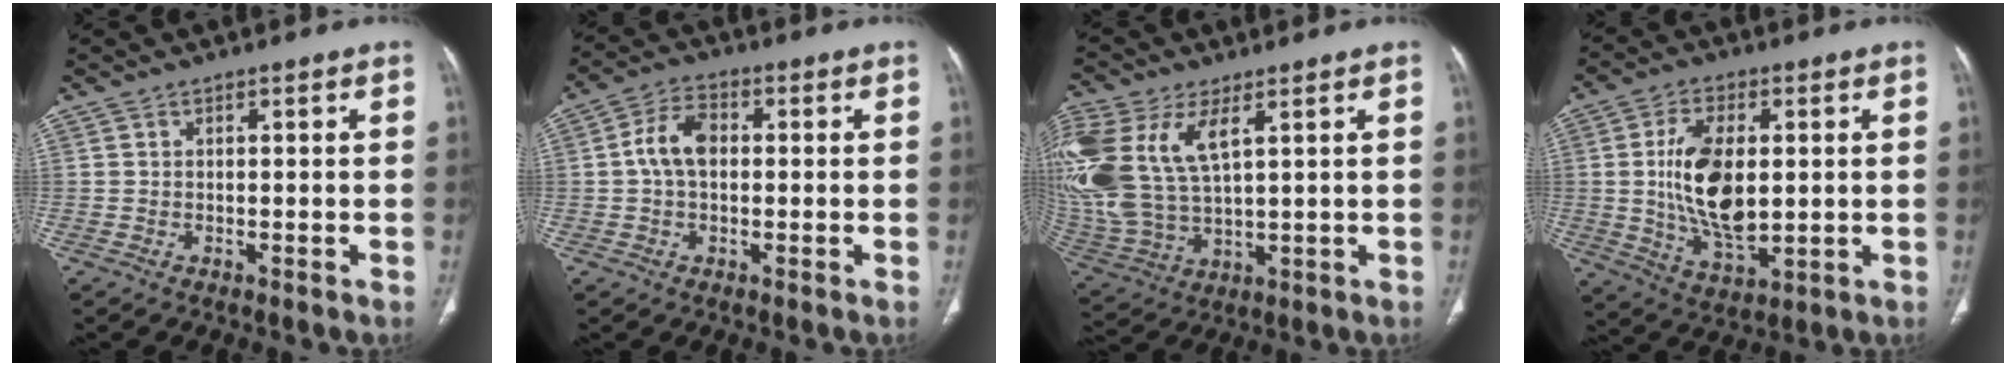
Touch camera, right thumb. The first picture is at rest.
{"total": 6.9, "force": [0.3, 4.5, 5.2], "torque": [-0.096, 0.018, -0.002]}
{"total": 21.5, "force": [7.3, 11.3, 16.8], "torque": [-0.411, -0.008, 0.150]}
{"total": 14.6, "force": [1.1, 7.7, 12.4], "torque": [-0.220, -0.014, 0.027]}